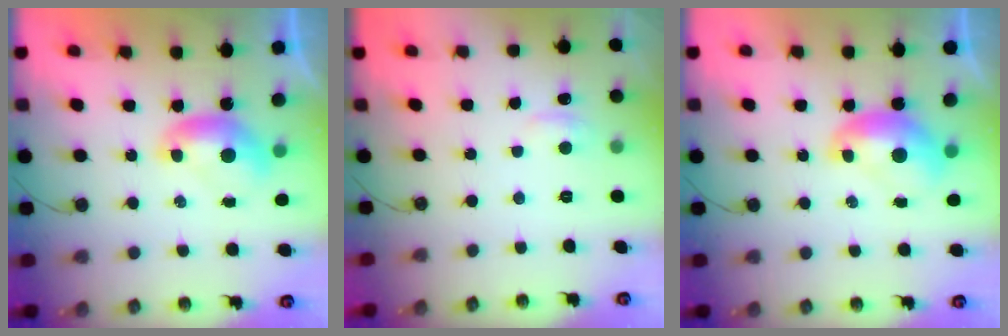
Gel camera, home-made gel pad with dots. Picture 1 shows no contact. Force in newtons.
{"total": 2.5, "press": 2.5, "slide": 0.5}
{"total": 1.6, "press": 1.6, "slide": 0.3}